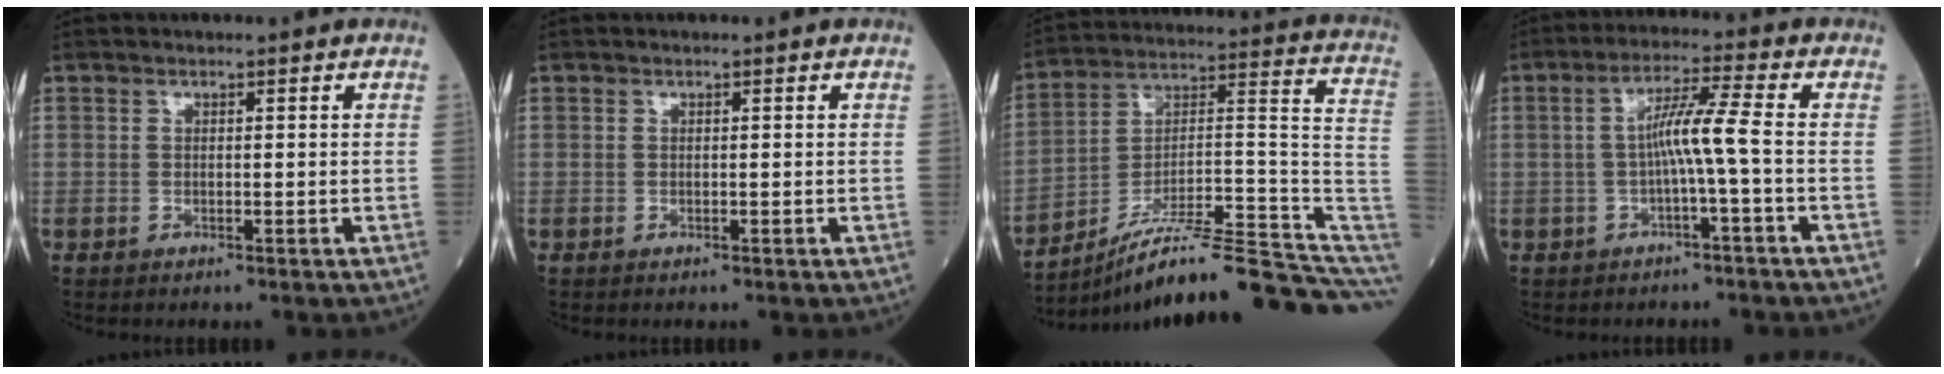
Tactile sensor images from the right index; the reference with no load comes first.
{"total": 0.0}
{"total": 21.3, "force": [-17.1, 0.7, 12.8], "torque": [-0.119, 0.054, -0.258]}
{"total": 5.6, "force": [-1.0, -0.8, 5.5], "torque": [-0.102, 0.019, -0.017]}